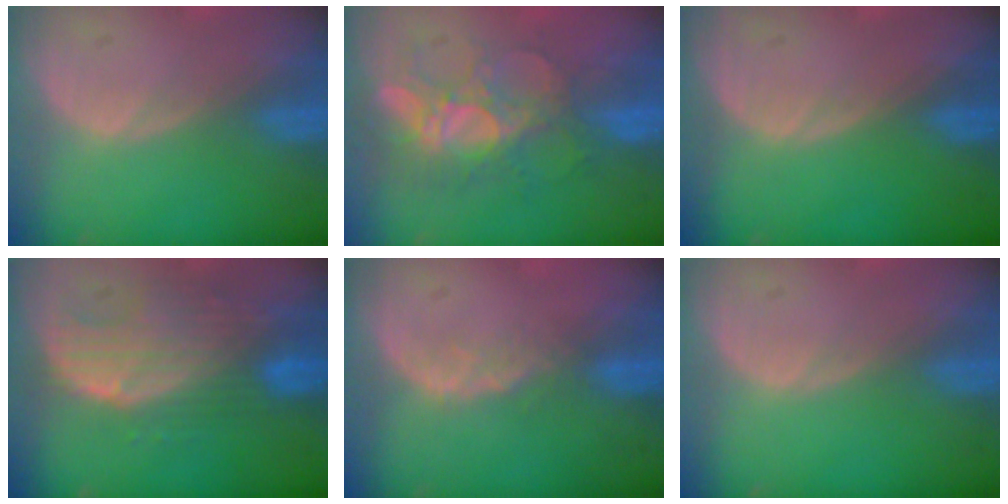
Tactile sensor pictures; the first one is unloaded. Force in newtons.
{"total": 9.8, "press": 8.6, "slide": 4.7}
{"total": 0.0}
{"total": 9.5, "press": 8.5, "slide": 4.3}
{"total": 2.6, "press": 2.1, "slide": 1.5}
{"total": 0.0}